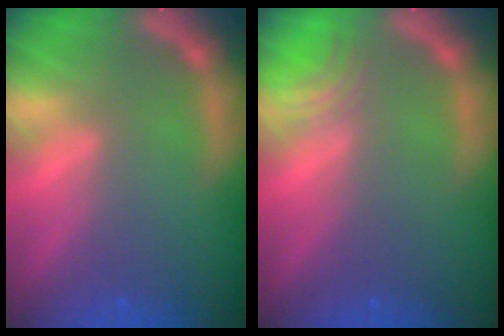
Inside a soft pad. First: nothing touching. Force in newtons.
{"total": 2.0}